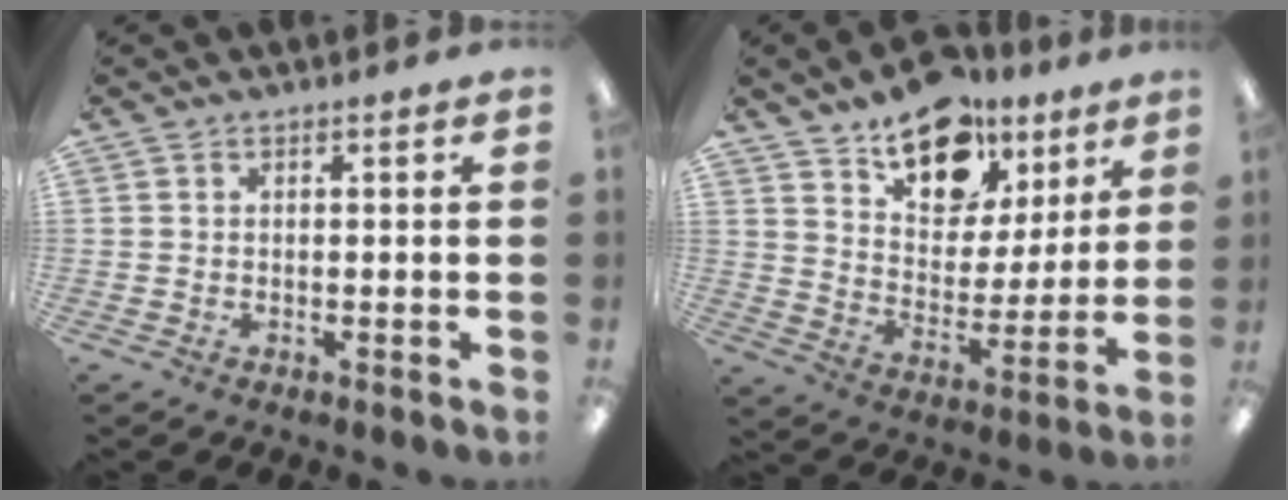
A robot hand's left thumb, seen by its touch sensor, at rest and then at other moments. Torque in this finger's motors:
{"motor_torque": [-0.17, 0.52, 1.29, -1.48, 0.09]}